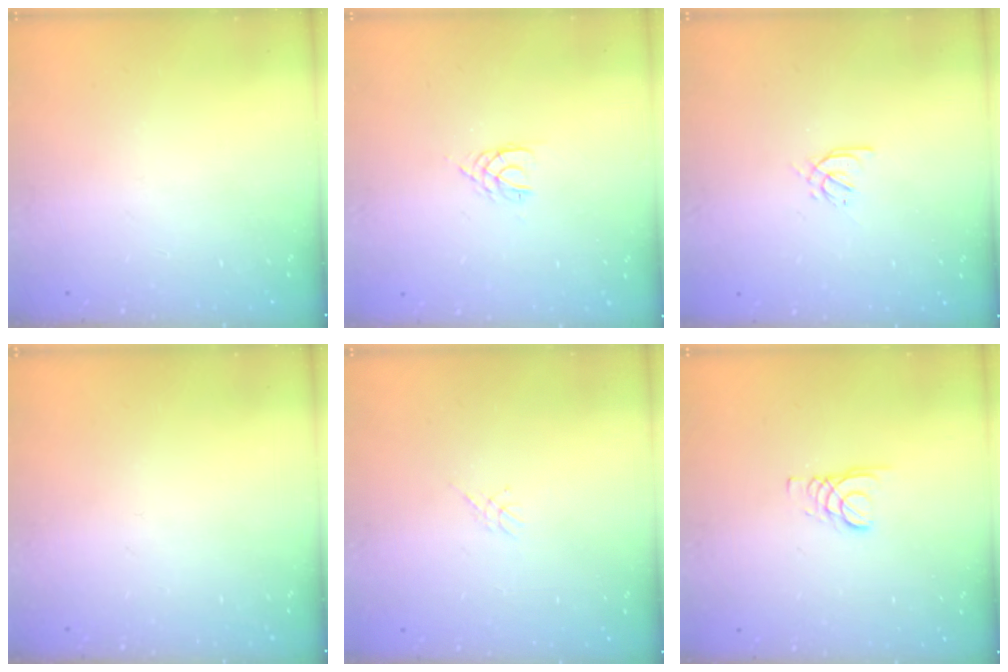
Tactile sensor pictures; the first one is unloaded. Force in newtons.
{"total": 2.0, "press": 1.9, "slide": 0.3}
{"total": 2.4, "press": 2.4, "slide": 0.6}
{"total": 0.0}
{"total": 1.1, "press": 1.1, "slide": 0.3}
{"total": 1.8, "press": 1.8, "slide": 0.2}